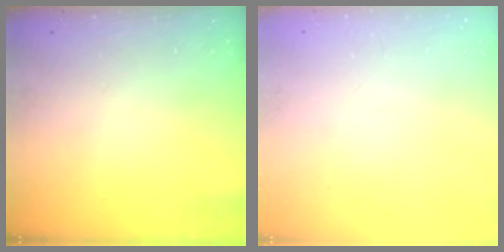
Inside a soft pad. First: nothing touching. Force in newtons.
{"total": 2.0, "press": 2.0, "slide": 0.1}